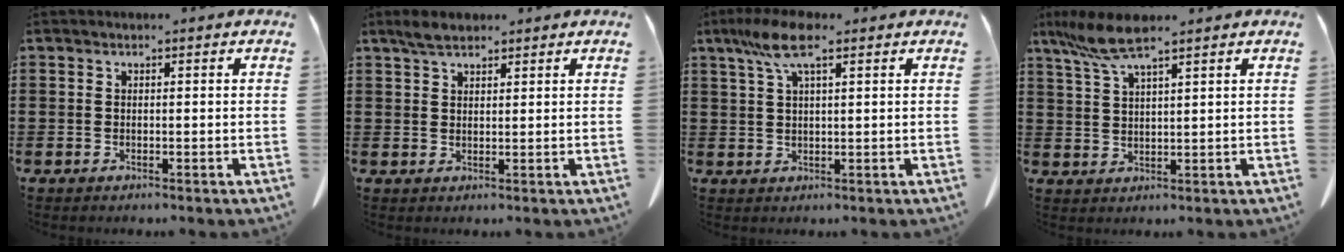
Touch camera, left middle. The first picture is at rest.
{"total": 2.9, "force": [2.3, 1.0, 1.5], "torque": [-0.036, 0.003, 0.044]}
{"total": 6.8, "force": [3.6, 1.5, 5.5], "torque": [-0.122, 0.002, 0.062]}
{"total": 6.8, "force": [4.8, 1.1, 4.7], "torque": [-0.112, -0.008, 0.086]}